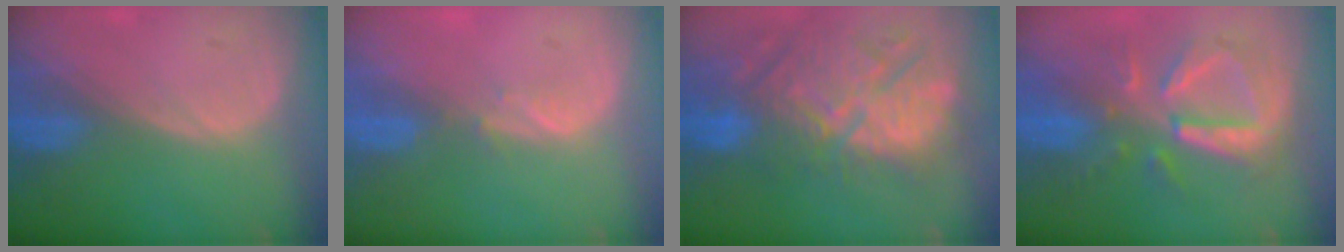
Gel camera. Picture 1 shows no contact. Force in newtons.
{"total": 1.4, "press": 1.2, "slide": 0.6}
{"total": 13.4, "press": 12.4, "slide": 5.0}
{"total": 9.0, "press": 8.6, "slide": 2.4}